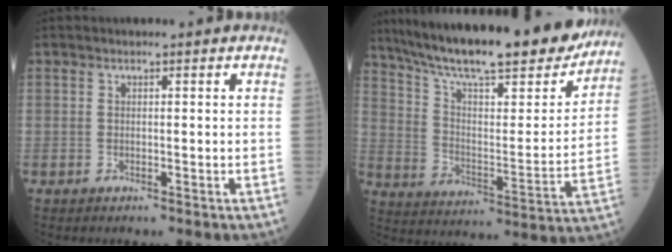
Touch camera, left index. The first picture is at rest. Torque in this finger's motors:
{"motor_torque": [0.91, -1.23, 1.05, 0.21]}